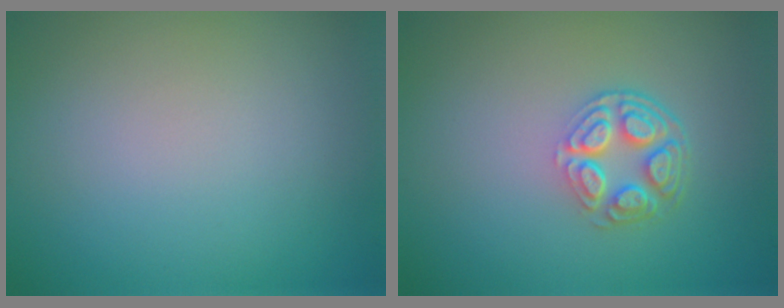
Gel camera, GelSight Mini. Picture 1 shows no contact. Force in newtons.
{"total": 4.2, "press": 3.1, "slide": 2.8}